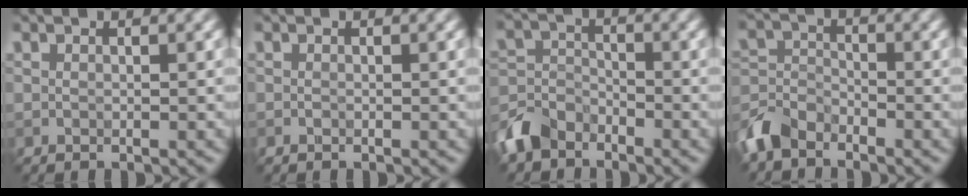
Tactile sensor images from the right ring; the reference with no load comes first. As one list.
[{"total": 0.0}, {"total": 4.6, "force": [-3.6, 2.6, 1.4], "torque": [-0.032, -0.001, -0.082]}, {"total": 4.4, "force": [-3.5, 2.1, 1.5], "torque": [-0.034, -0.002, -0.084]}]